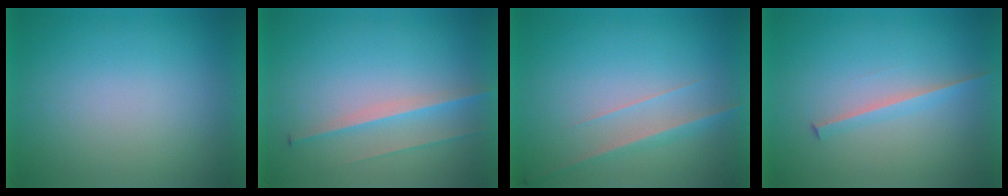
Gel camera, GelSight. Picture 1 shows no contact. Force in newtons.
{"total": 2.7}
{"total": 2.9}
{"total": 1.8}